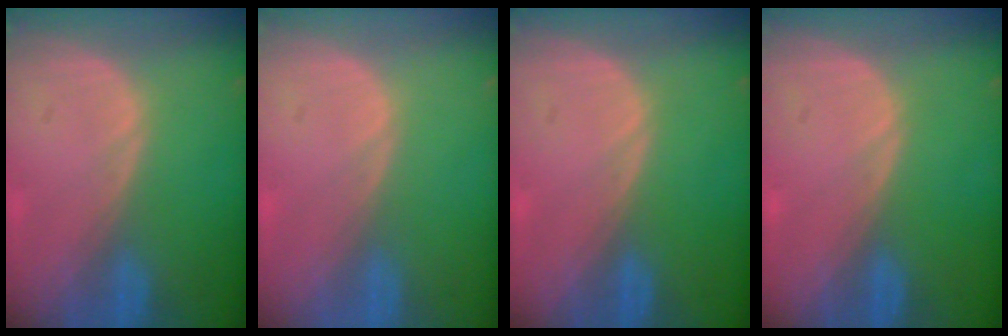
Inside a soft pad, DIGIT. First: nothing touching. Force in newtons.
{"total": 0.0}
{"total": 0.0}
{"total": 0.0}